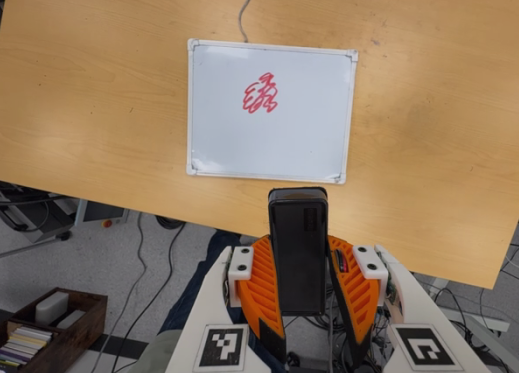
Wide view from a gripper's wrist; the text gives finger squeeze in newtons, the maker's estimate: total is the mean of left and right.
{"total": 8.1, "left": 7.2, "right": 8.9}